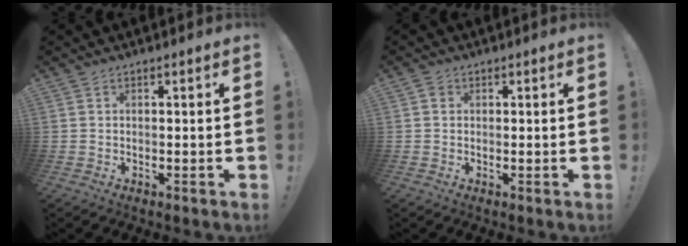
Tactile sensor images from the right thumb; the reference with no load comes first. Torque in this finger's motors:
{"motor_torque": [0.01, 0.13, 0.02, 0.12, -0.02]}